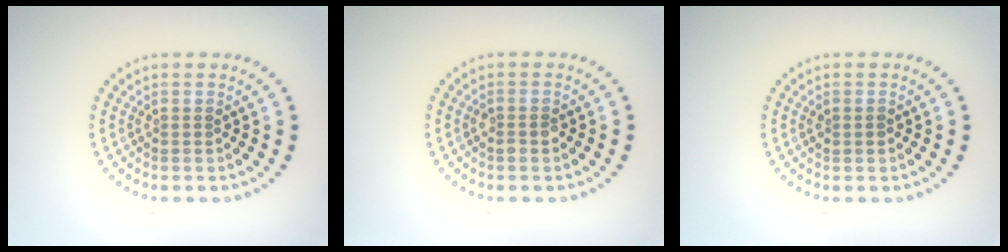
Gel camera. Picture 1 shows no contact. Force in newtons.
{"total": 1.0, "press": 1.0, "slide": 0.2}
{"total": 0.8, "press": 0.7, "slide": 0.1}